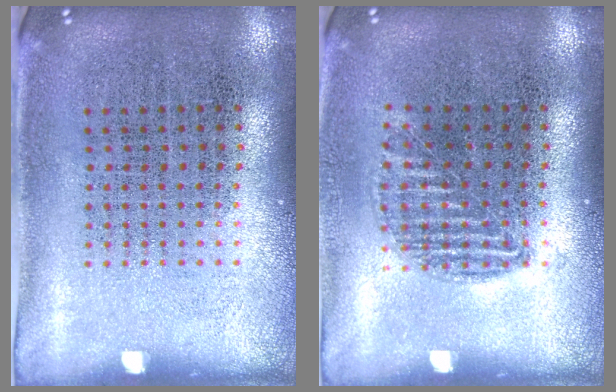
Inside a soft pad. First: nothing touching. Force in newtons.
{"total": 0.9, "press": 0.8, "slide": 0.5}